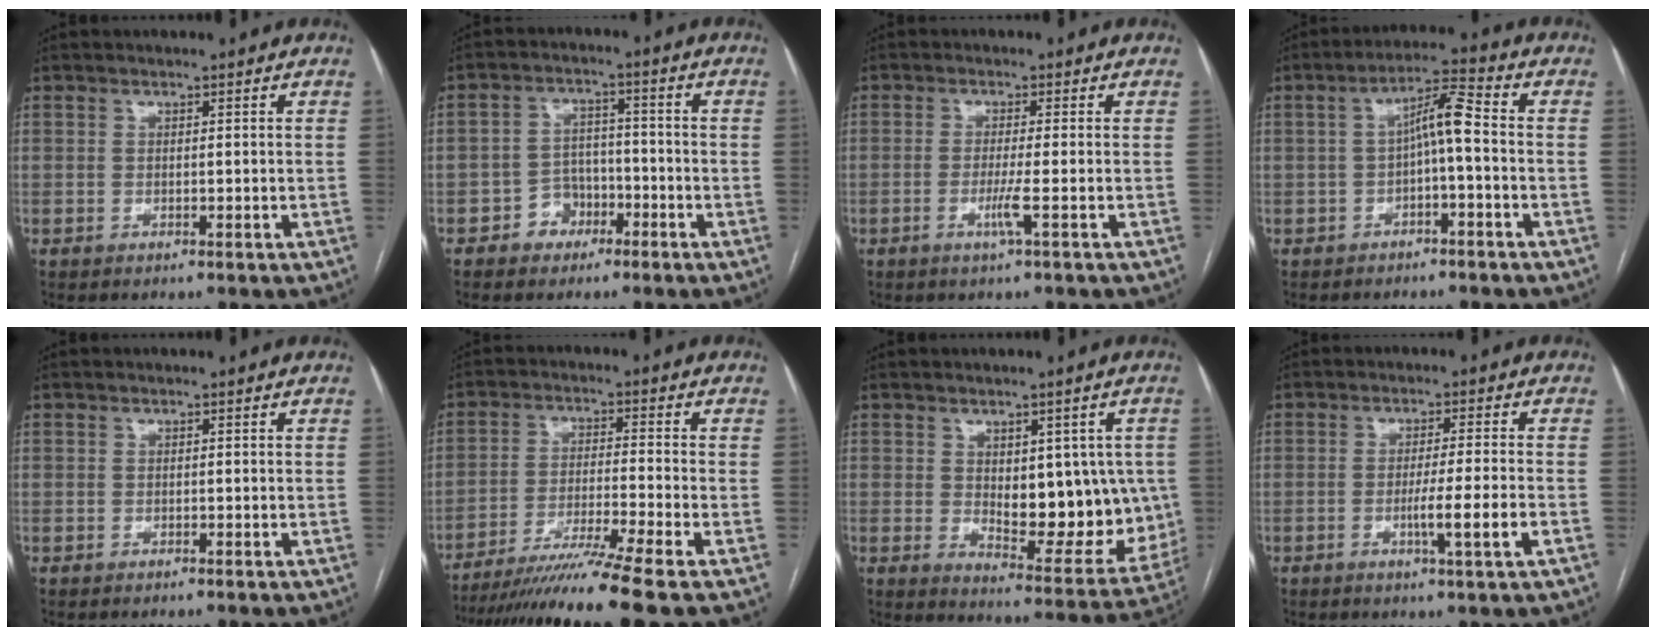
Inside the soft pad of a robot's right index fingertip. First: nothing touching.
{"total": 4.9, "force": [-2.7, 3.9, 1.4], "torque": [-0.017, 0.018, -0.043]}
{"total": 2.9, "force": [-1.1, -0.7, 2.6], "torque": [-0.054, -0.007, -0.023]}
{"total": 5.8, "force": [-0.7, 0.6, 5.7], "torque": [-0.097, 0.026, -0.012]}
{"total": 0.0}
{"total": 12.5, "force": [-10.1, -3.2, 6.7], "torque": [-0.103, -0.035, -0.168]}
{"total": 13.9, "force": [0.5, 6.2, 12.4], "torque": [-0.152, -0.007, 0.025]}
{"total": 6.2, "force": [-2.0, -0.8, 5.8], "torque": [-0.095, -0.012, -0.034]}